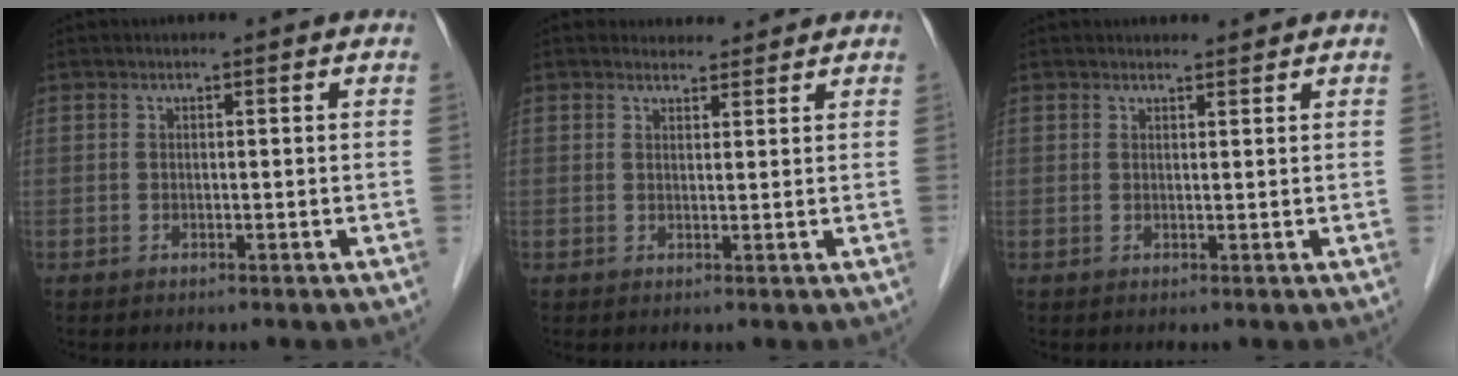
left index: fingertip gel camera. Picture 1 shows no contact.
{"total": 2.6, "force": [2.5, 0.8, -0.2], "torque": [-0.003, 0.008, 0.035]}
{"total": 1.8, "force": [1.8, 0.2, 0.1], "torque": [-0.009, 0.003, 0.027]}